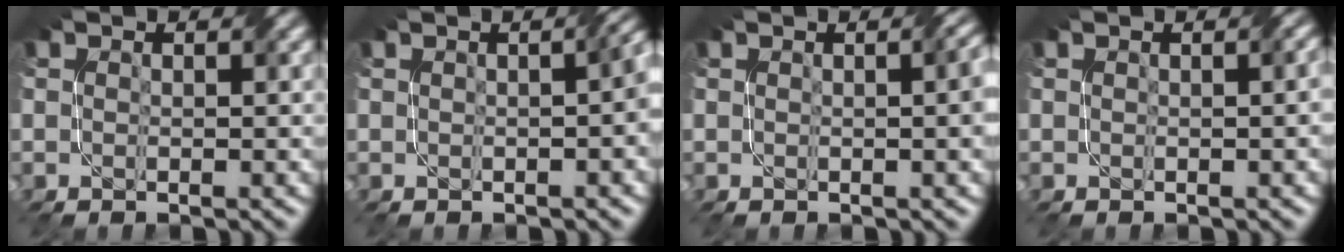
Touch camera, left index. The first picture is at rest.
{"total": 3.4, "force": [0.0, 1.2, 3.2], "torque": [-0.021, 0.012, 0.006]}
{"total": 3.4, "force": [0.3, 1.2, 3.2], "torque": [-0.023, 0.013, 0.005]}
{"total": 1.7, "force": [0.4, 0.7, 1.5], "torque": [-0.009, 0.006, 0.002]}